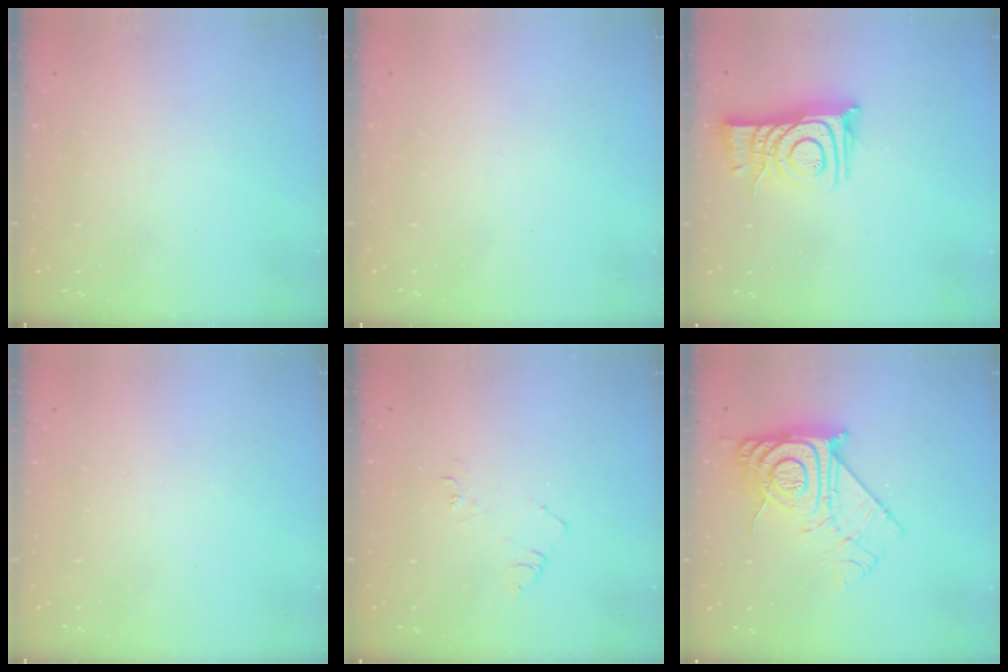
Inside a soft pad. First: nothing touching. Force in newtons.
{"total": 1.7, "press": 1.6, "slide": 0.1}
{"total": 11.3, "press": 11.2, "slide": 1.3}
{"total": 1.8, "press": 1.8, "slide": 0.1}
{"total": 5.7, "press": 5.7, "slide": 0.5}
{"total": 15.1, "press": 15.1, "slide": 1.2}